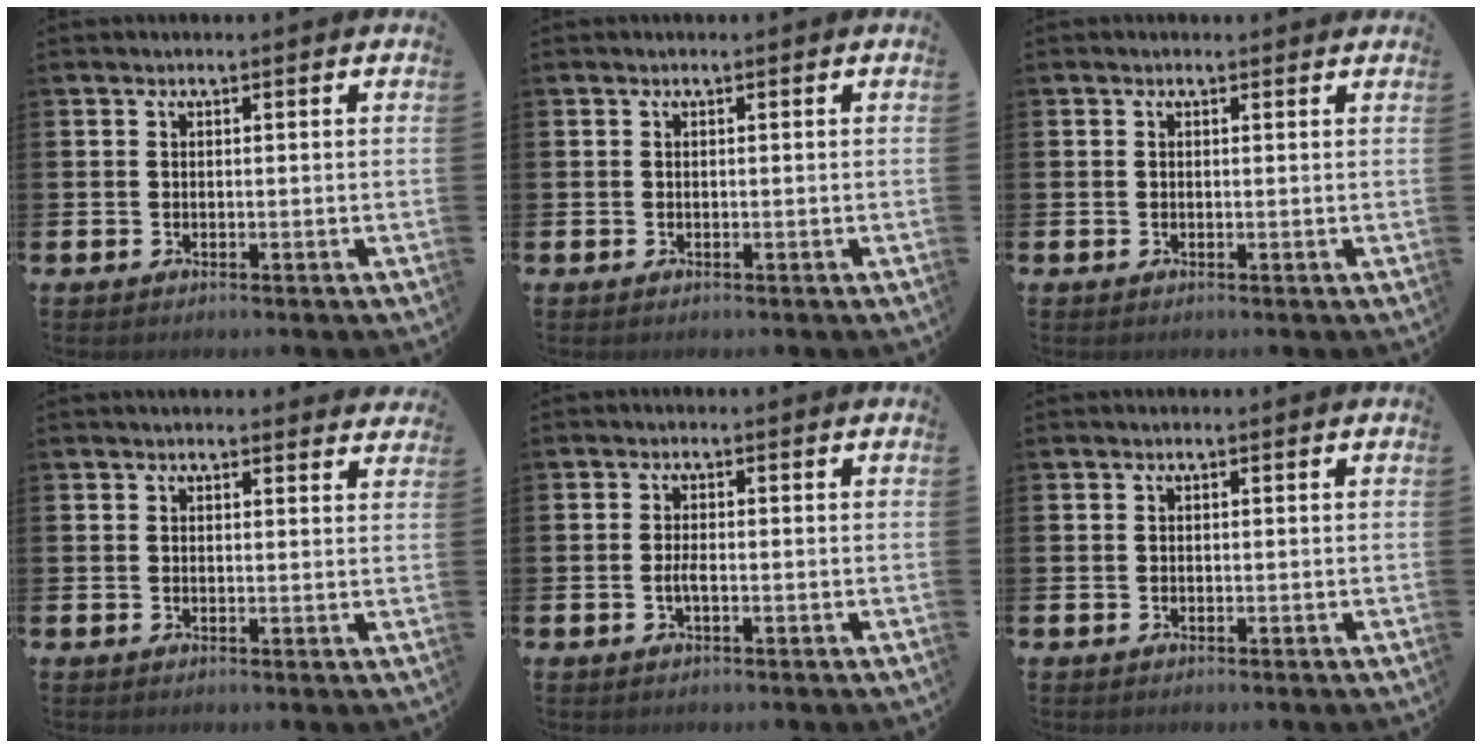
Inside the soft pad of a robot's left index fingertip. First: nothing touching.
{"total": 0.0}
{"total": 0.0}
{"total": 1.9, "force": [1.9, 0.3, 0.1], "torque": [0.003, -0.007, 0.033]}
{"total": 1.5, "force": [-0.5, 0.4, 1.3], "torque": [-0.020, -0.002, -0.011]}
{"total": 0.0}